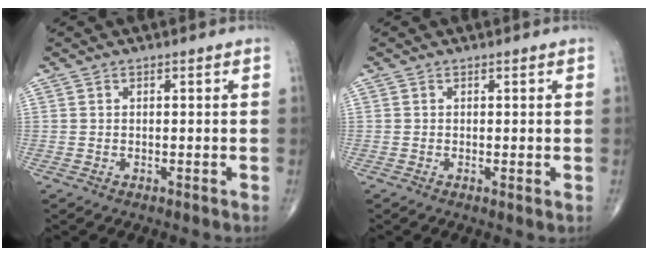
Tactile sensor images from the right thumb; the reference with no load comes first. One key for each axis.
{"total": 0.7, "fx": 0.0, "fy": 0.2, "fz": 0.7, "tx": -0.014, "ty": -0.004, "tz": -0.004}